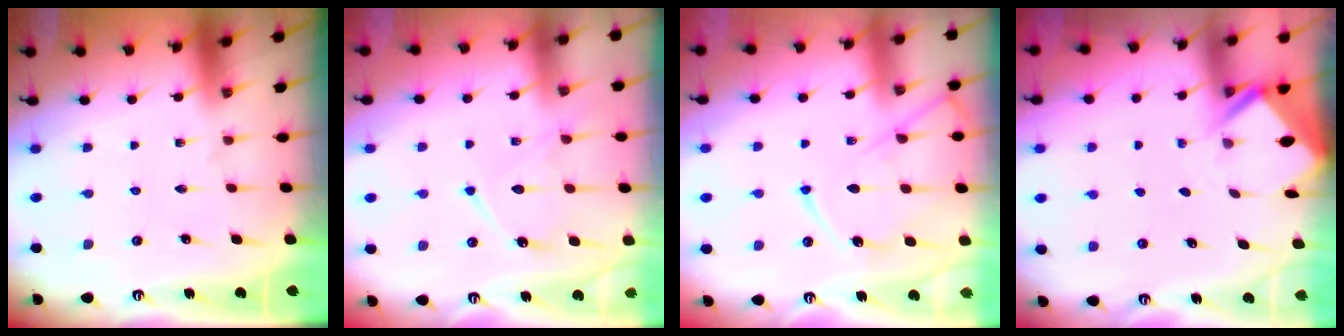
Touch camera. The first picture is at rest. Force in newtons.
{"total": 12.3, "press": 12.2, "slide": 1.1}
{"total": 11.6, "press": 11.5, "slide": 1.2}
{"total": 2.4, "press": 2.4, "slide": 0.1}